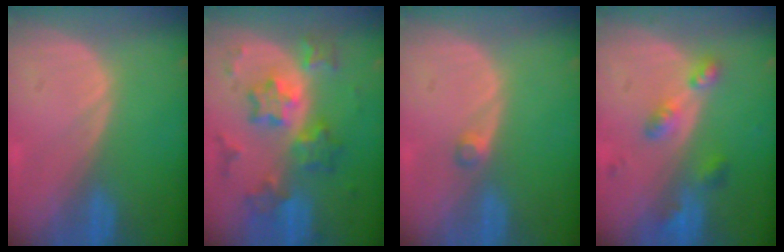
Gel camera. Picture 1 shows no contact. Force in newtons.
{"total": 9.0, "press": 9.0, "slide": 0.6}
{"total": 1.5, "press": 1.2, "slide": 0.8}
{"total": 5.3, "press": 4.8, "slide": 2.2}